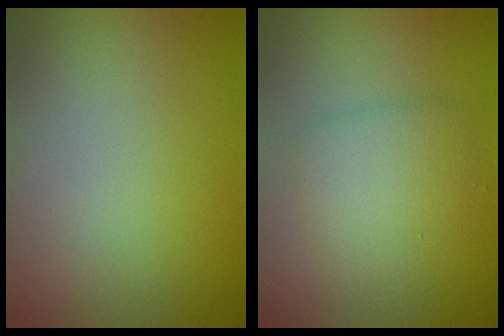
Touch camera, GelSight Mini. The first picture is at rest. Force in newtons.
{"total": 2.9, "press": 2.9, "slide": 0.1}